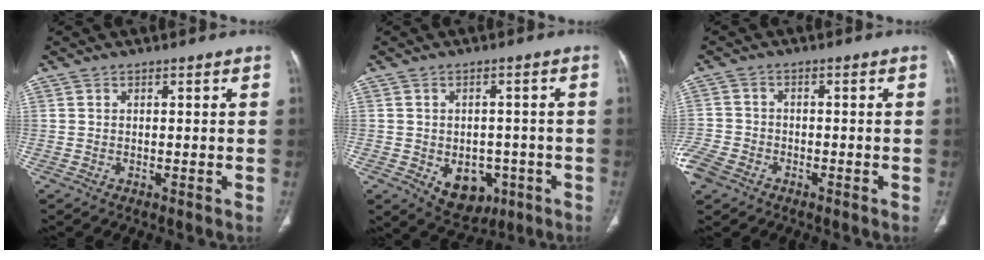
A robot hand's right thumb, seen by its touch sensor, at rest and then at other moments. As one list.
[{"total": 8.6, "force": [-2.9, 6.4, 5.0], "torque": [-0.039, 0.015, -0.025]}, {"total": 6.8, "force": [-4.0, 4.7, 2.7], "torque": [-0.072, 0.015, -0.078]}]